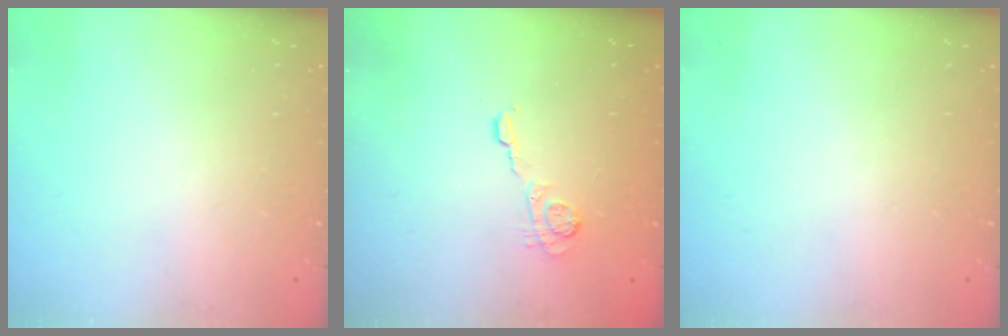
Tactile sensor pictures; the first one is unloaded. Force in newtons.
{"total": 4.6, "press": 4.5, "slide": 0.9}
{"total": 0.0}